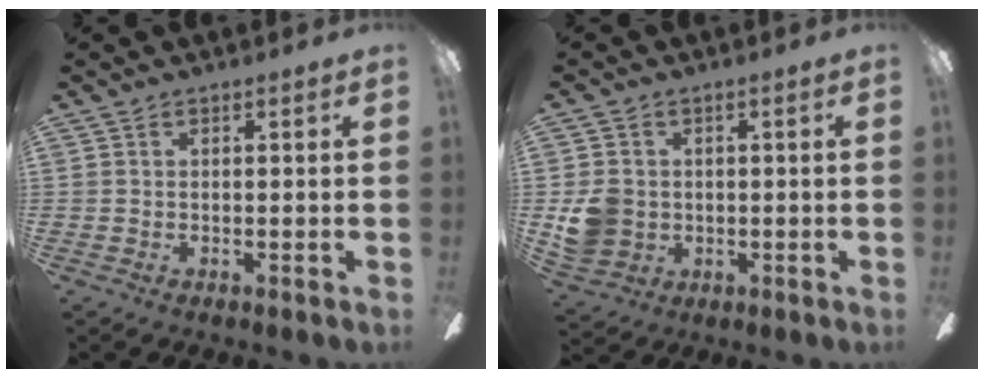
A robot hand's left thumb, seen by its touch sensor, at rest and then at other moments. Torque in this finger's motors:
{"motor_torque": [0.55, 1.62, 0.51, -0.62, 0.09]}